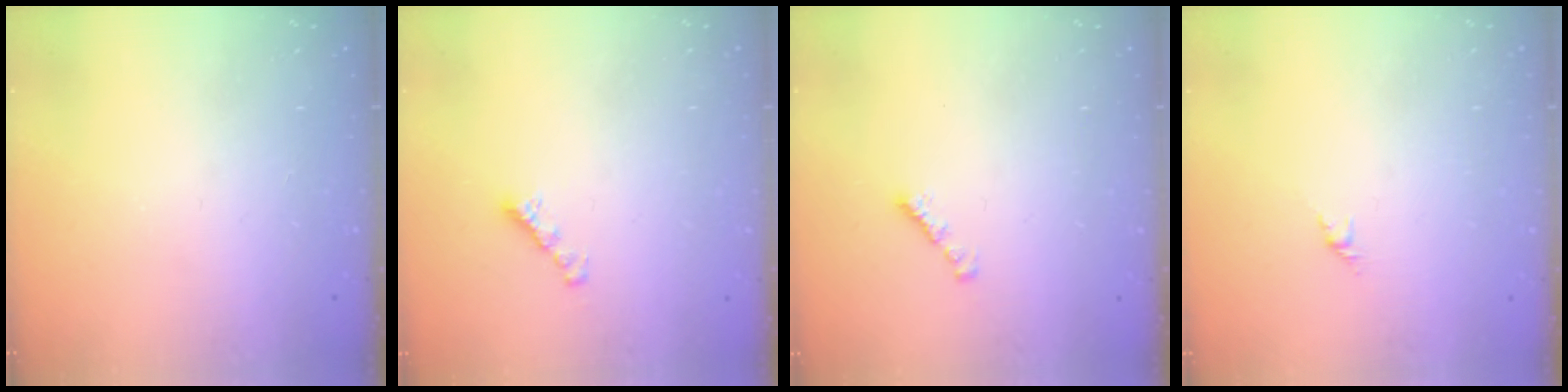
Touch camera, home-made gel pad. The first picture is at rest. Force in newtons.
{"total": 2.5, "press": 2.5, "slide": 0.5}
{"total": 1.0, "press": 0.8, "slide": 0.5}
{"total": 1.6, "press": 1.5, "slide": 0.7}